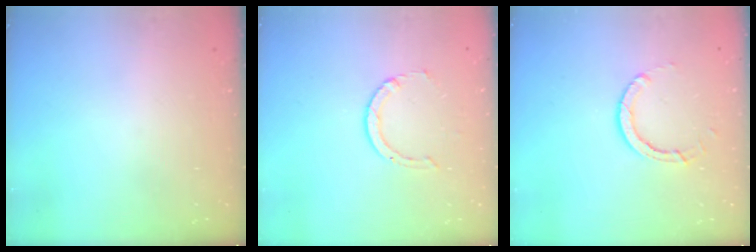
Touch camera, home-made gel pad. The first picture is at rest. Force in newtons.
{"total": 3.6, "press": 3.6, "slide": 0.4}
{"total": 5.6, "press": 5.6, "slide": 0.2}